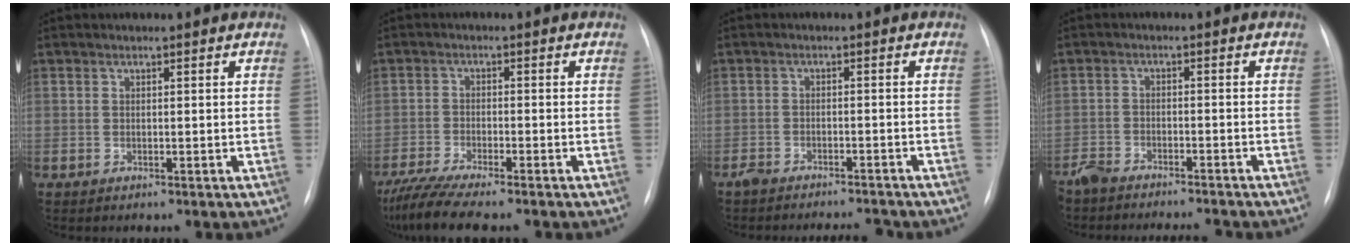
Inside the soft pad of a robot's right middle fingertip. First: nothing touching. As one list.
[{"total": 8.3, "force": [-7.1, 0.3, 4.4], "torque": [-0.079, -0.019, -0.118]}, {"total": 7.2, "force": [-6.8, 1.4, 1.9], "torque": [-0.020, 0.001, -0.096]}, {"total": 9.8, "force": [-9.1, 1.8, 3.0], "torque": [-0.039, 0.002, -0.132]}]